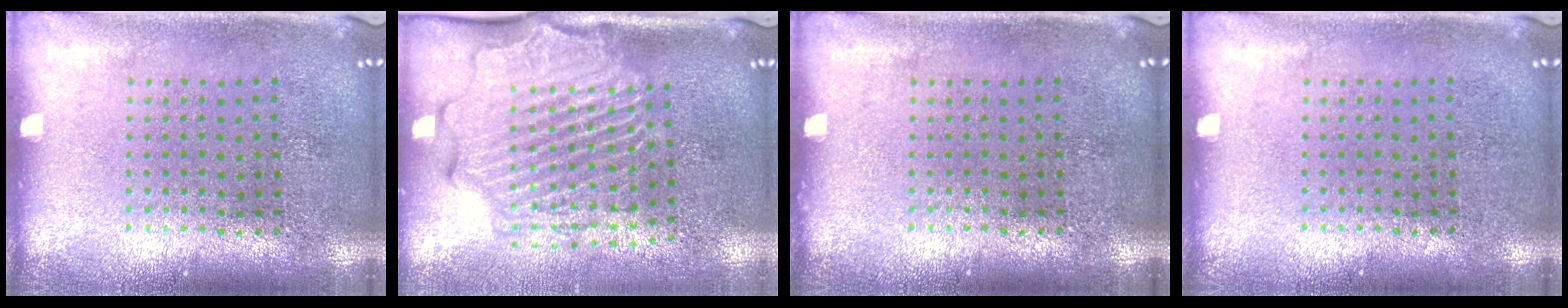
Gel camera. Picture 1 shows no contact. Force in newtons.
{"total": 2.6, "press": 2.3, "slide": 1.3}
{"total": 0.0}
{"total": 0.0}